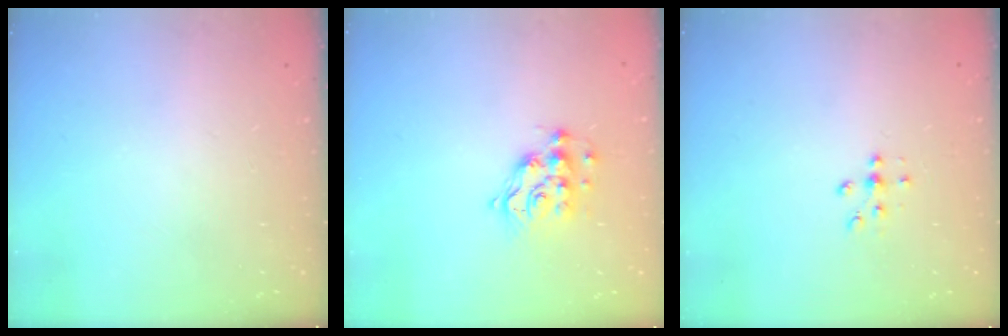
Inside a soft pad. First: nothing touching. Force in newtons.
{"total": 10.9, "press": 10.9, "slide": 0.8}
{"total": 5.5, "press": 5.4, "slide": 1.1}